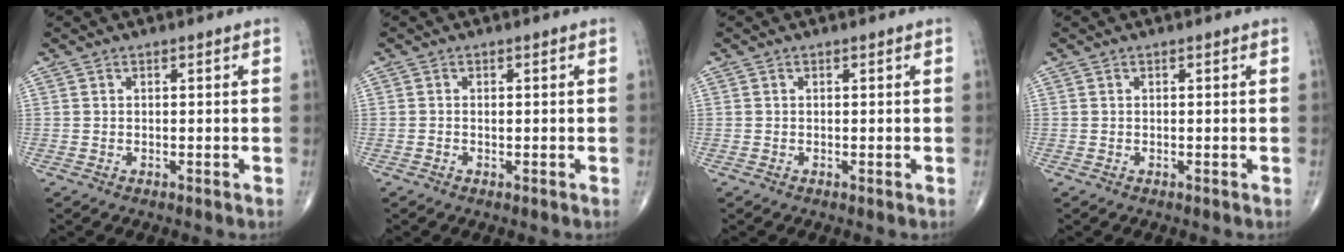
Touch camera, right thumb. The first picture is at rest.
{"total": 0.5, "force": [-0.1, 0.3, 0.4], "torque": [-0.010, 0.000, -0.002]}
{"total": 0.0}
{"total": 0.0}